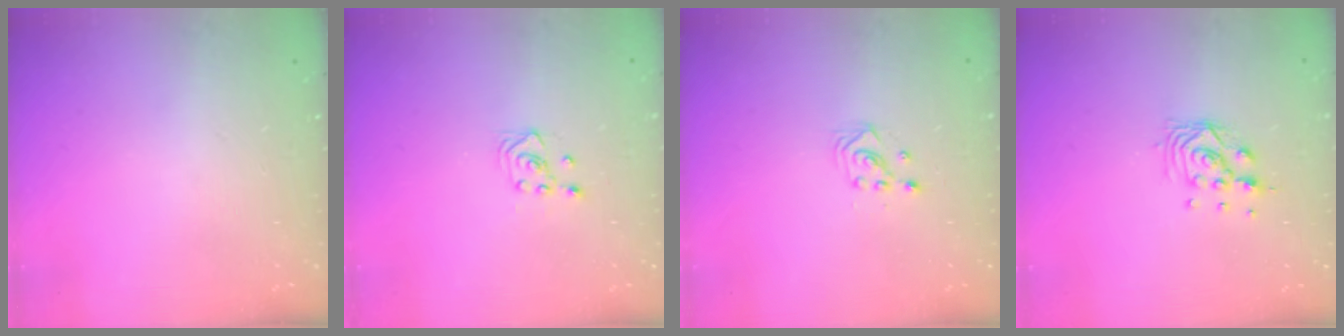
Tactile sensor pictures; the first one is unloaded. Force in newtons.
{"total": 3.0, "press": 2.6, "slide": 1.5}
{"total": 2.2, "press": 2.2, "slide": 0.2}
{"total": 7.9, "press": 7.8, "slide": 0.6}